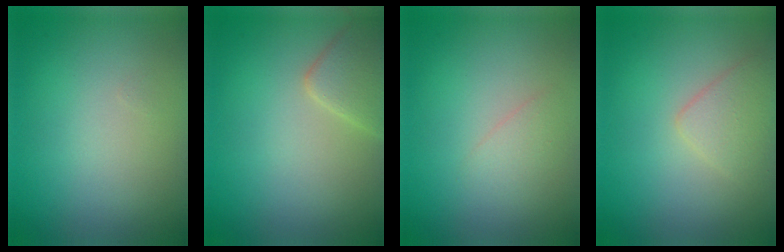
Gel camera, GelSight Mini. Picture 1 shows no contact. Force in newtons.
{"total": 2.9, "press": 2.9, "slide": 0.1}
{"total": 1.0, "press": 1.0, "slide": 0.0}
{"total": 2.3, "press": 2.3, "slide": 0.1}